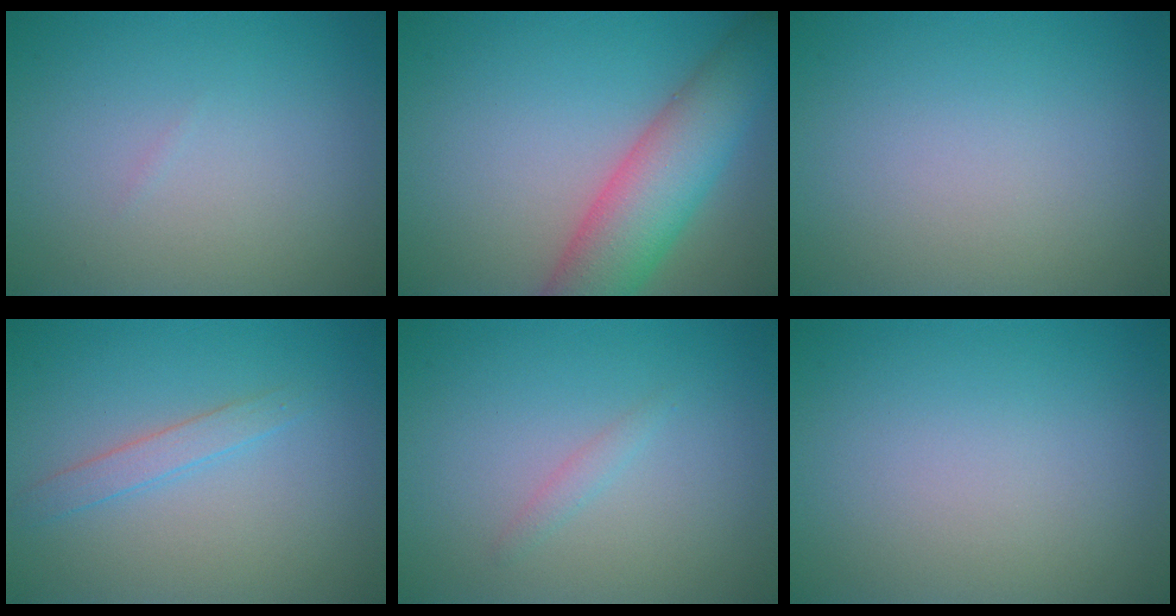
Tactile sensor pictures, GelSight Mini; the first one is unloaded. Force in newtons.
{"total": 7.6, "press": 7.6, "slide": 0.4}
{"total": 0.0}
{"total": 1.7, "press": 1.7, "slide": 0.1}
{"total": 0.8, "press": 0.8, "slide": 0.1}
{"total": 0.0}